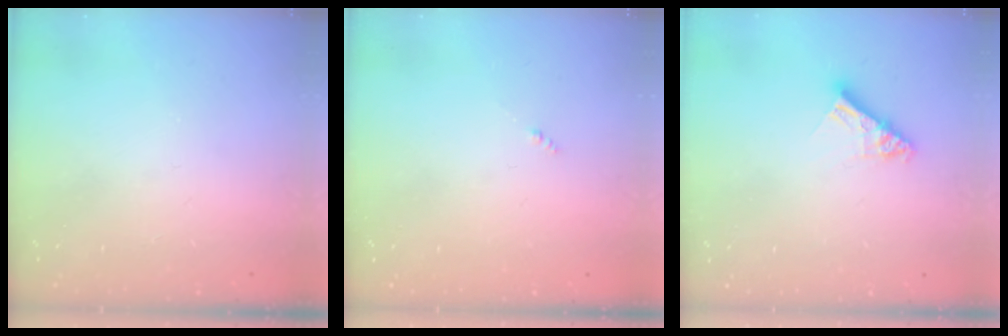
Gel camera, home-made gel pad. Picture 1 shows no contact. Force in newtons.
{"total": 0.0}
{"total": 9.0, "press": 8.9, "slide": 0.8}